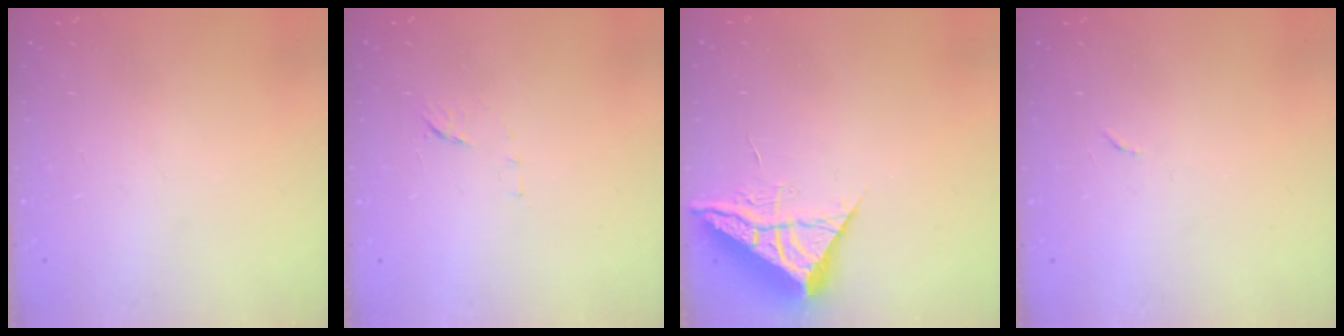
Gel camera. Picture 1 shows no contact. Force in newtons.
{"total": 7.7, "press": 7.7, "slide": 0.5}
{"total": 6.4, "press": 6.4, "slide": 0.2}
{"total": 4.0, "press": 4.0, "slide": 0.3}